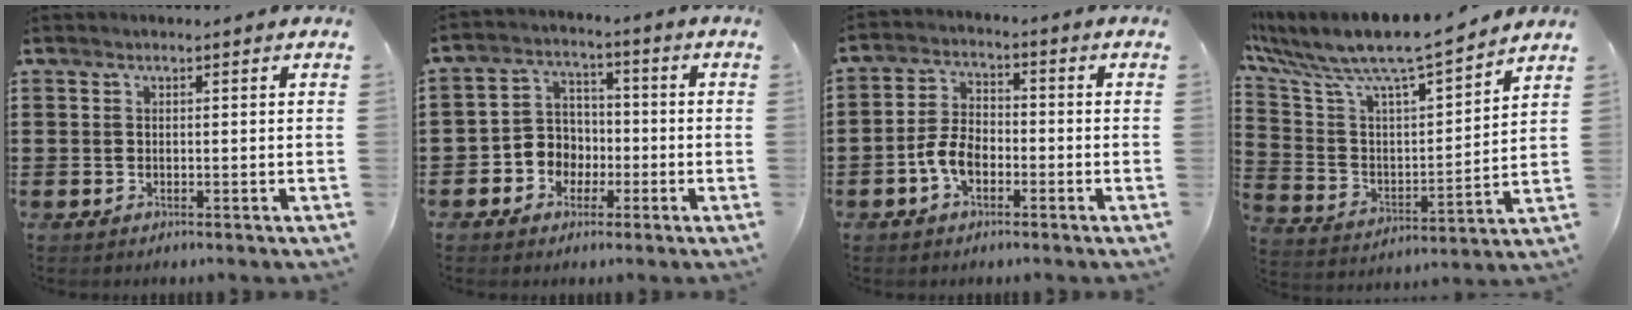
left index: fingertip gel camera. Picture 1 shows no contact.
{"total": 5.1, "force": [-1.9, 4.6, 1.2], "torque": [-0.045, 0.010, -0.041]}
{"total": 5.2, "force": [-2.2, 2.9, 3.8], "torque": [-0.093, 0.001, -0.048]}
{"total": 8.9, "force": [7.9, 0.7, 4.1], "torque": [-0.116, -0.063, 0.129]}